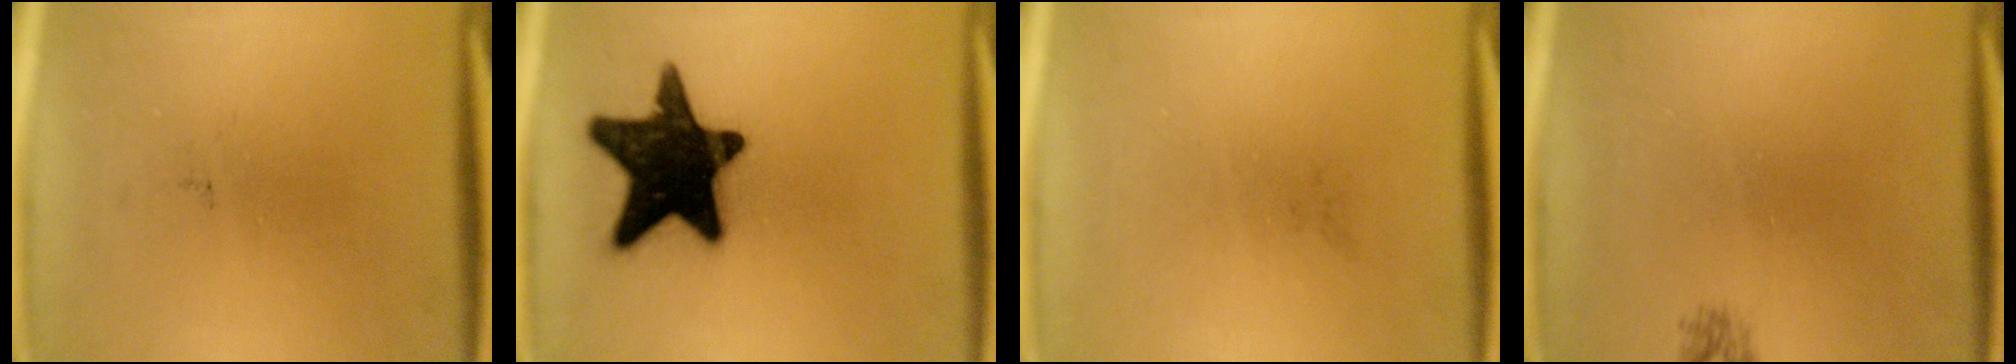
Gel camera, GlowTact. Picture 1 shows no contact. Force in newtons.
{"total": 19.4}
{"total": 0.0}
{"total": 0.9}